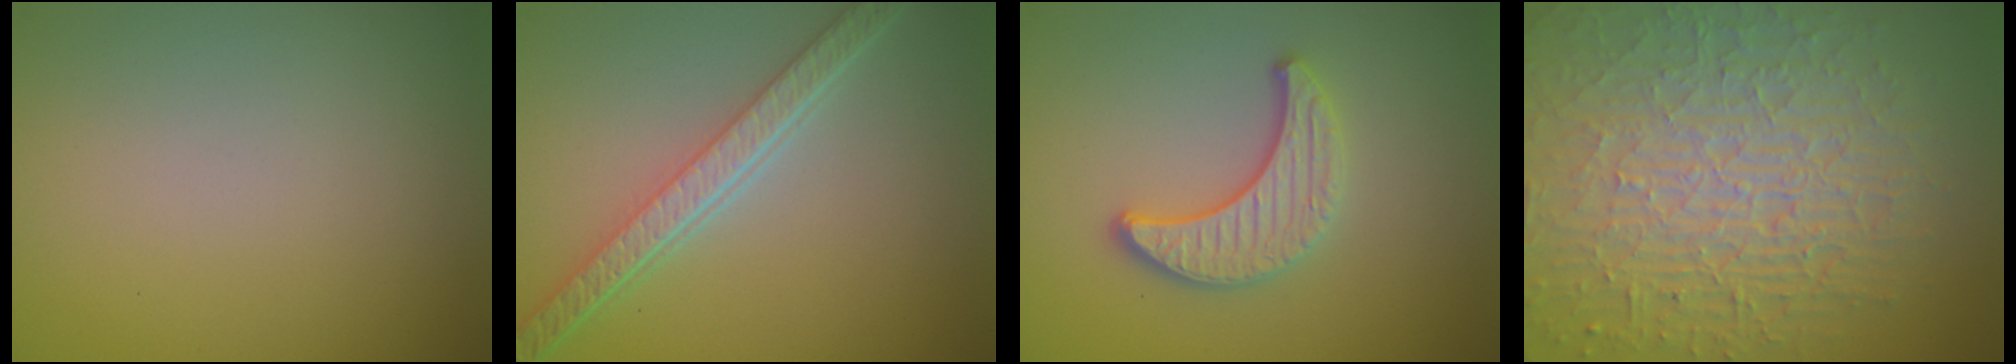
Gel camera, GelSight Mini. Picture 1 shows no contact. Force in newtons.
{"total": 5.9, "press": 4.3, "slide": 4.0}
{"total": 3.5, "press": 3.3, "slide": 1.3}
{"total": 10.3, "press": 6.6, "slide": 8.0}